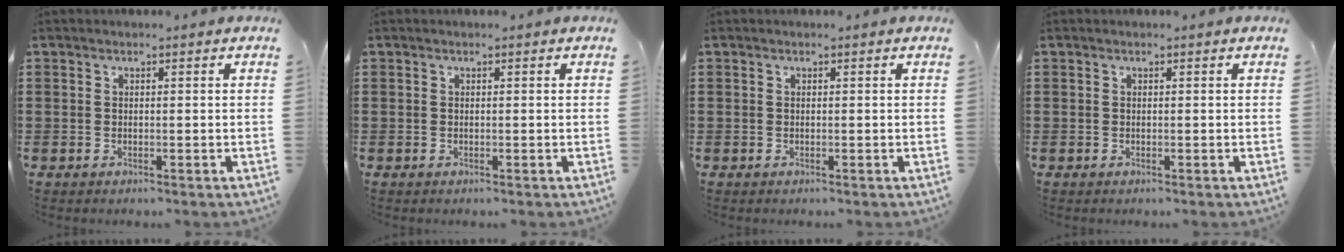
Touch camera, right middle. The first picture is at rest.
{"total": 0.0}
{"total": 0.0}
{"total": 0.0}